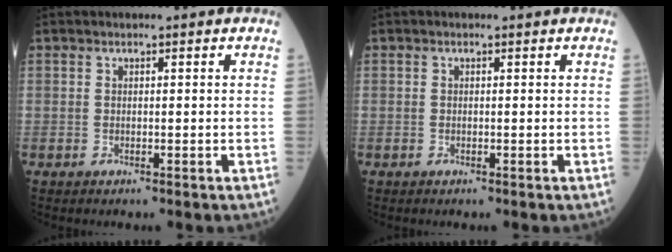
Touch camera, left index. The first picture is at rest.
{"total": 0.0}